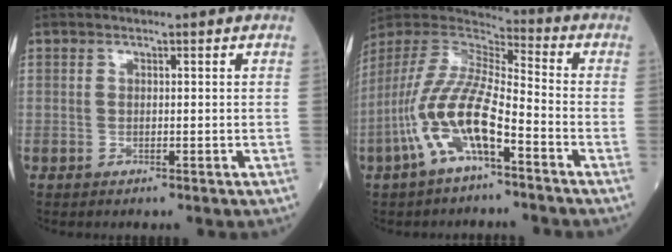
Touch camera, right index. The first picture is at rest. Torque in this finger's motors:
{"motor_torque": [0.66, -0.41, 1.05, 0.16]}